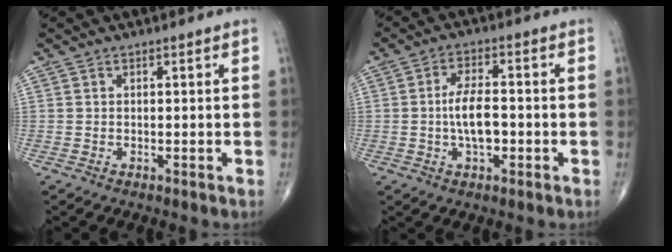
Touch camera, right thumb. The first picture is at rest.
{"total": 6.8, "force": [-1.0, 3.1, 6.0], "torque": [-0.110, 0.011, -0.021]}